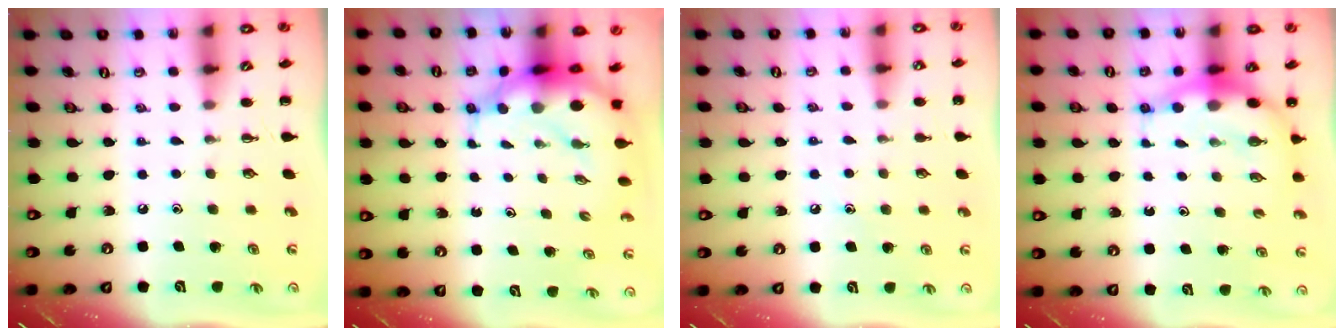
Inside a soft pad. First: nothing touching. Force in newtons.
{"total": 9.1, "press": 8.8, "slide": 2.4}
{"total": 5.0, "press": 4.8, "slide": 1.4}
{"total": 7.0, "press": 6.8, "slide": 1.6}